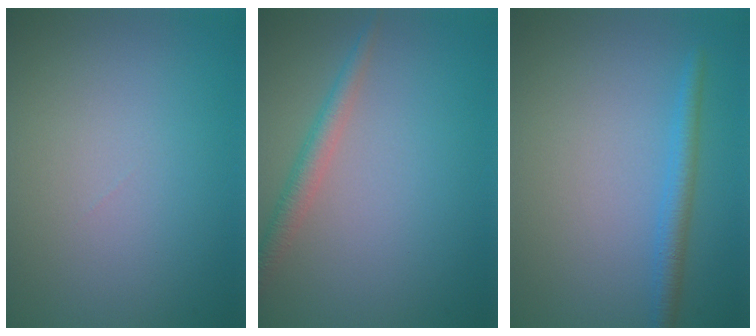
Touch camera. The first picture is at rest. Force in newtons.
{"total": 2.2, "press": 2.2, "slide": 0.1}
{"total": 2.2, "press": 2.2, "slide": 0.2}